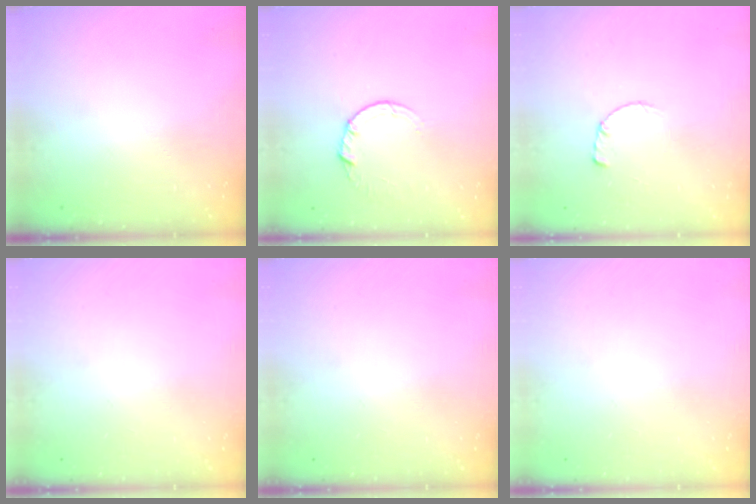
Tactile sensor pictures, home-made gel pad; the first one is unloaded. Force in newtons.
{"total": 3.7, "press": 3.7, "slide": 0.5}
{"total": 0.7, "press": 0.6, "slide": 0.2}
{"total": 0.0}
{"total": 0.0}
{"total": 0.0}